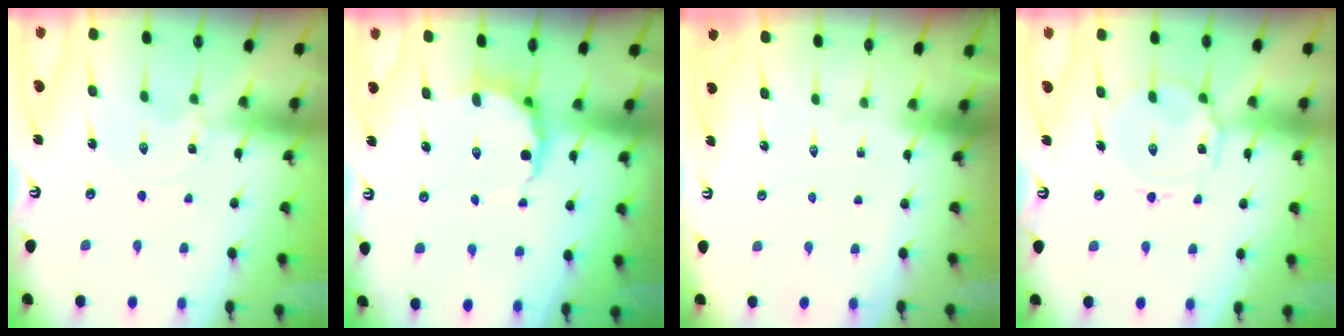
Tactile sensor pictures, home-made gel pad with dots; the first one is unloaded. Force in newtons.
{"total": 7.0, "press": 6.7, "slide": 2.0}
{"total": 0.0}
{"total": 10.5, "press": 10.4, "slide": 0.9}